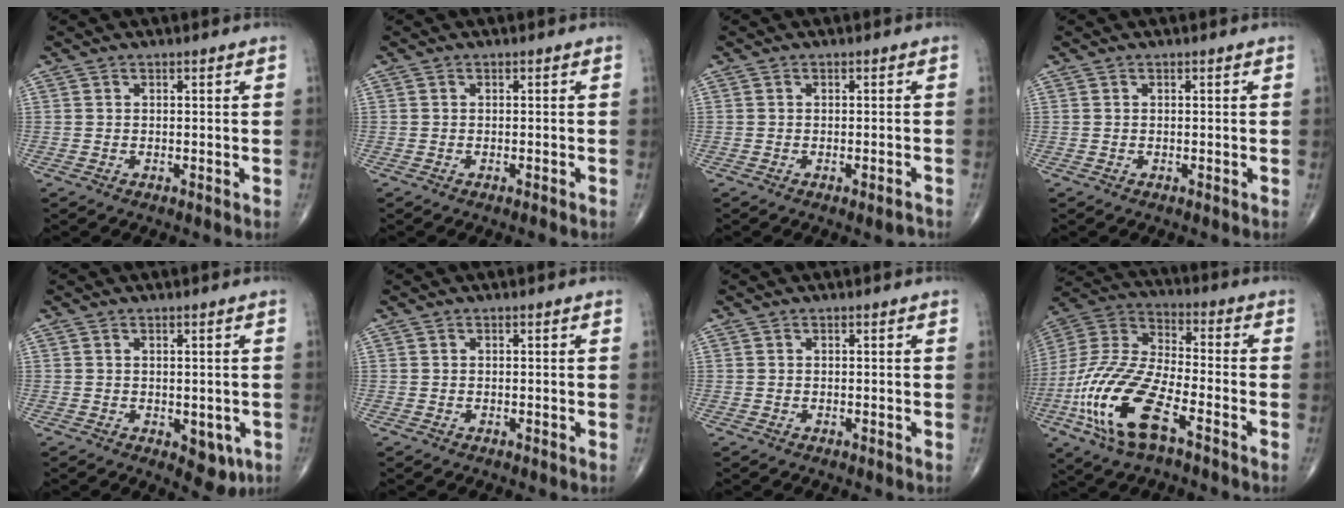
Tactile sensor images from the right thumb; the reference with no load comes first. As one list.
[{"total": 0.7, "force": [-0.5, 0.0, 0.5], "torque": [-0.014, -0.002, -0.008]}, {"total": 2.0, "force": [-1.4, 0.4, 1.3], "torque": [-0.017, 0.005, -0.015]}, {"total": 0.0}, {"total": 4.9, "force": [-1.3, 2.7, 3.8], "torque": [-0.025, -0.006, -0.009]}, {"total": 0.0}, {"total": 0.0}, {"total": 20.1, "force": [-8.5, 7.8, 16.4], "torque": [-0.354, 0.023, -0.160]}]